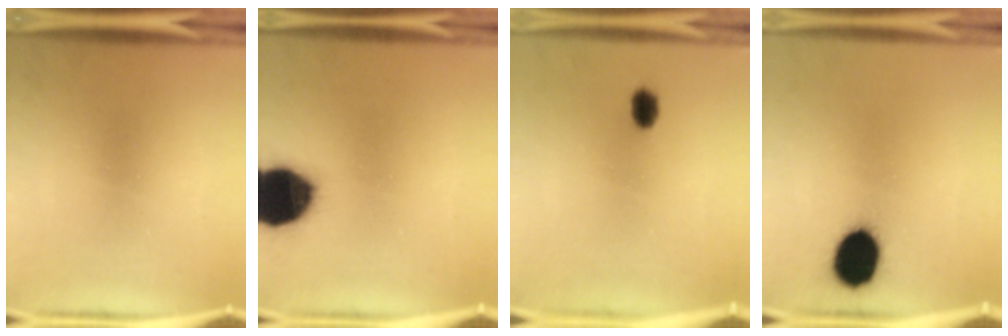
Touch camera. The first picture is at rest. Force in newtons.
{"total": 19.6}
{"total": 2.8}
{"total": 12.8}